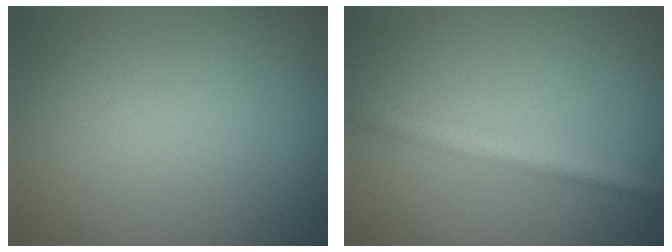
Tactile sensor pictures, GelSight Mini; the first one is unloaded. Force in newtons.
{"total": 2.6, "press": 2.6, "slide": 0.1}